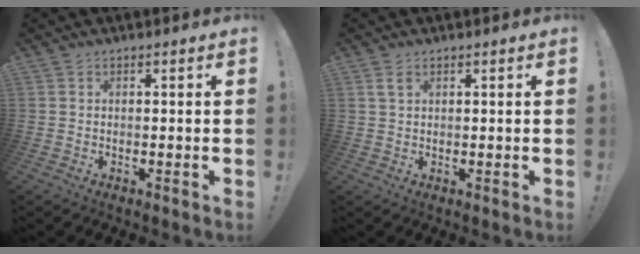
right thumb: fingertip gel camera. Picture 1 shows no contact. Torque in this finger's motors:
{"motor_torque": [-0.41, 0.47, 0.08, -0.11, 0.12]}